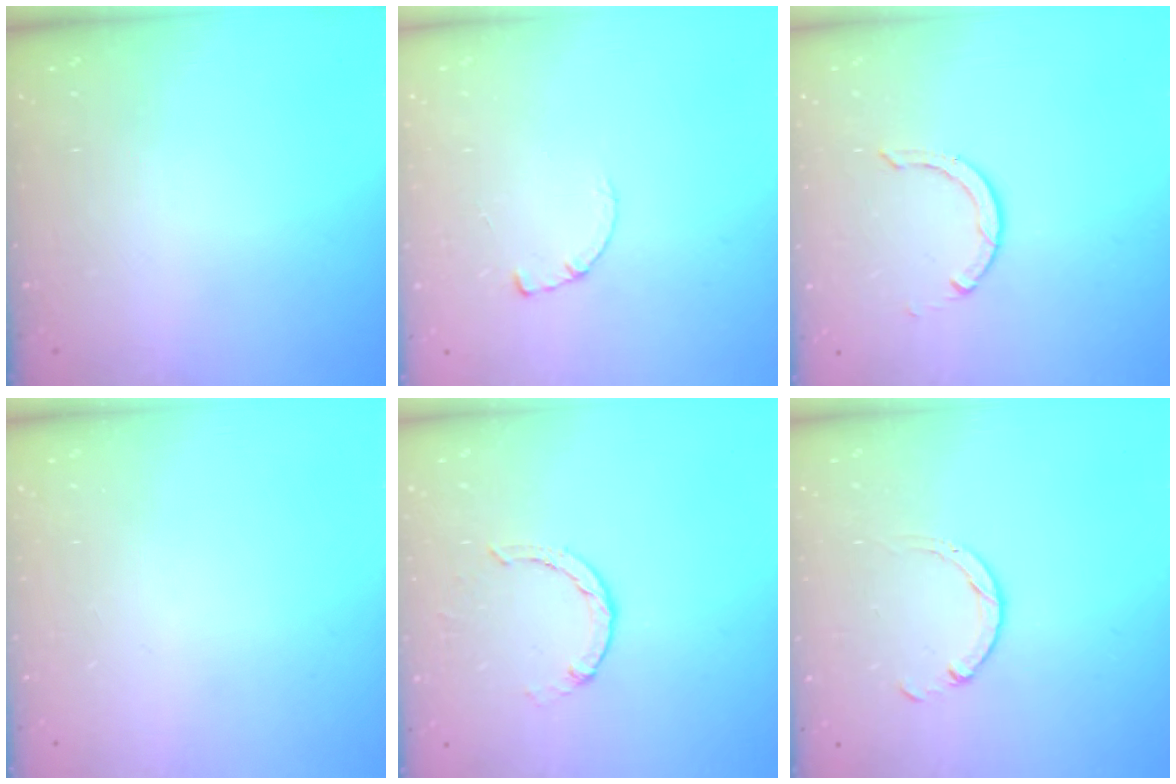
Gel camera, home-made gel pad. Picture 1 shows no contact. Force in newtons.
{"total": 0.7, "press": 0.7, "slide": 0.2}
{"total": 2.9, "press": 2.9, "slide": 0.4}
{"total": 0.0}
{"total": 2.0, "press": 2.0, "slide": 0.2}
{"total": 4.6, "press": 4.6, "slide": 0.3}